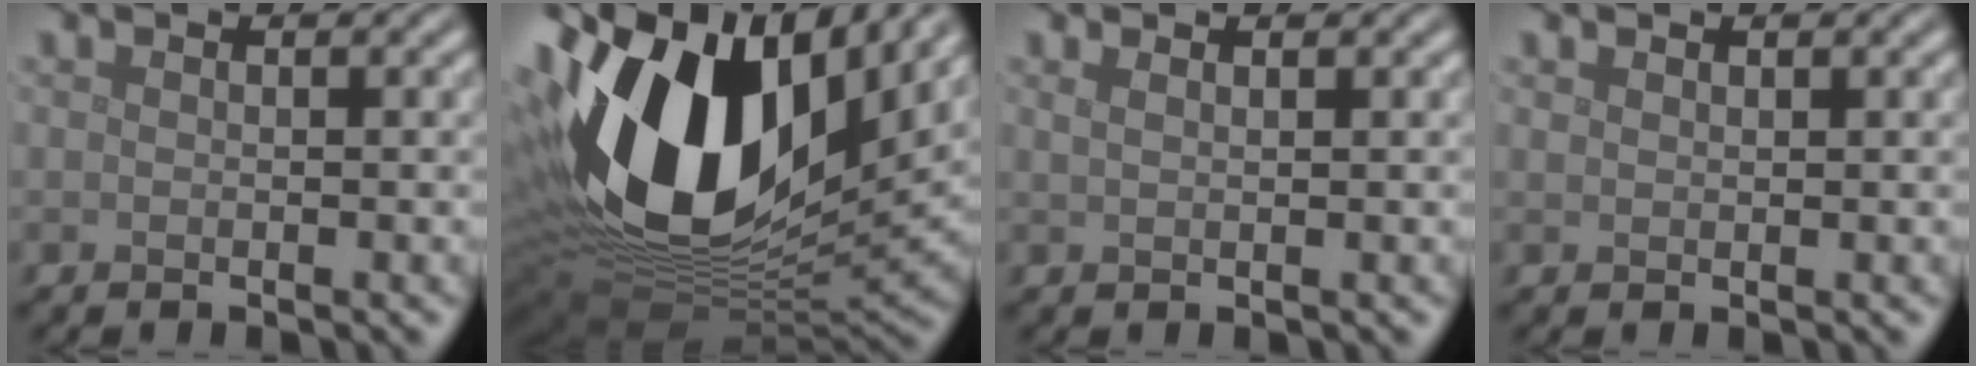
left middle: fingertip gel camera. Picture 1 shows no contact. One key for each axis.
{"total": 18.2, "fx": 4.4, "fy": 11.2, "fz": 13.6, "tx": -0.286, "ty": -0.002, "tz": 0.078}
{"total": 1.3, "fx": 0.9, "fy": 0.5, "fz": 0.8, "tx": -0.008, "ty": 0.000, "tz": 0.008}
{"total": 0.6, "fx": 0.6, "fy": 0.1, "fz": 0.1, "tx": -0.003, "ty": 0.000, "tz": 0.014}